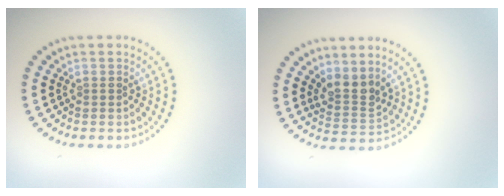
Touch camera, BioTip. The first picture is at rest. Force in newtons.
{"total": 2.6, "press": 2.0, "slide": 1.7}